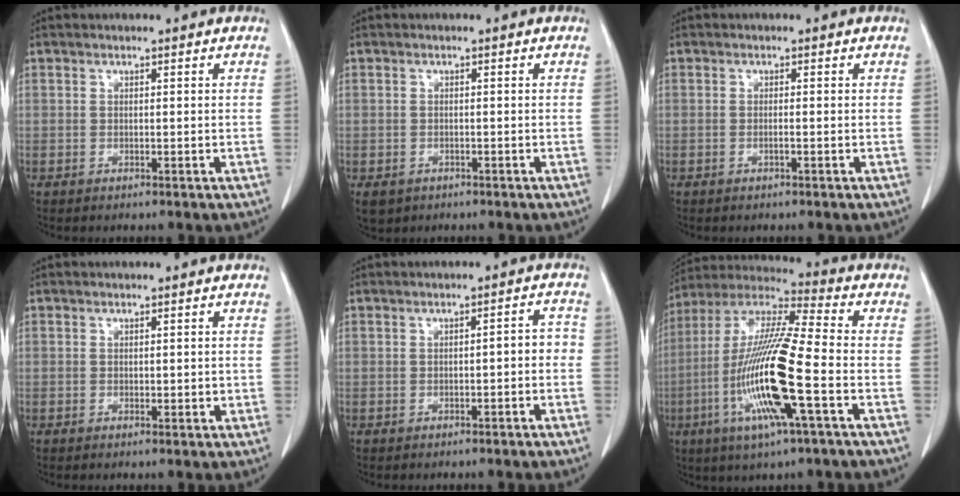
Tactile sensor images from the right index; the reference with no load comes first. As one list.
[{"total": 3.7, "force": [-1.8, 3.1, 0.9], "torque": [-0.016, -0.003, -0.023]}, {"total": 0.5, "force": [-0.2, 0.0, 0.5], "torque": [-0.011, 0.000, -0.003]}, {"total": 1.3, "force": [0.0, 0.8, 1.0], "torque": [-0.012, -0.001, 0.002]}, {"total": 2.4, "force": [-0.5, 0.9, 2.2], "torque": [-0.030, 0.016, -0.005]}, {"total": 18.2, "force": [-5.1, 1.1, 17.5], "torque": [-0.360, -0.015, -0.102]}]